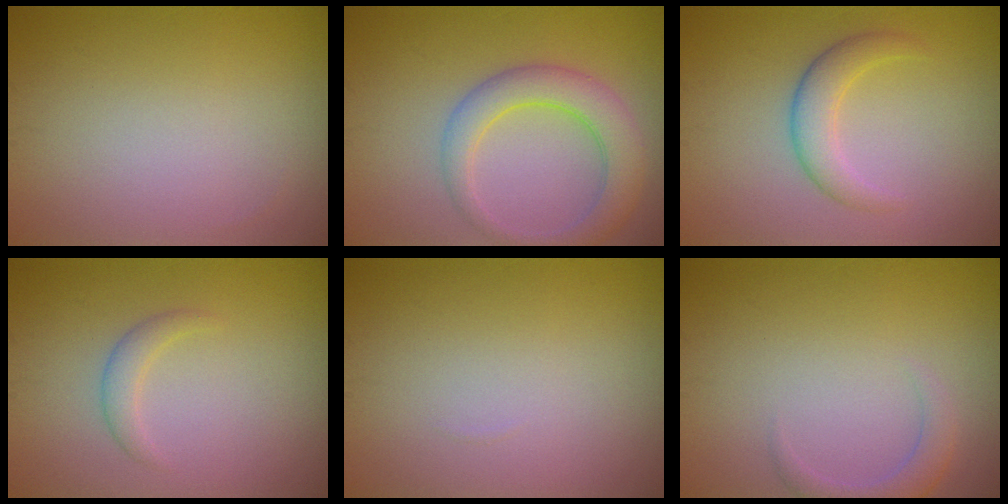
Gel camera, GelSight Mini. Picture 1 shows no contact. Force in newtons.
{"total": 4.4, "press": 4.4, "slide": 0.2}
{"total": 2.8, "press": 2.8, "slide": 0.1}
{"total": 1.4, "press": 1.4, "slide": 0.1}
{"total": 0.0}
{"total": 2.1, "press": 2.1, "slide": 0.3}